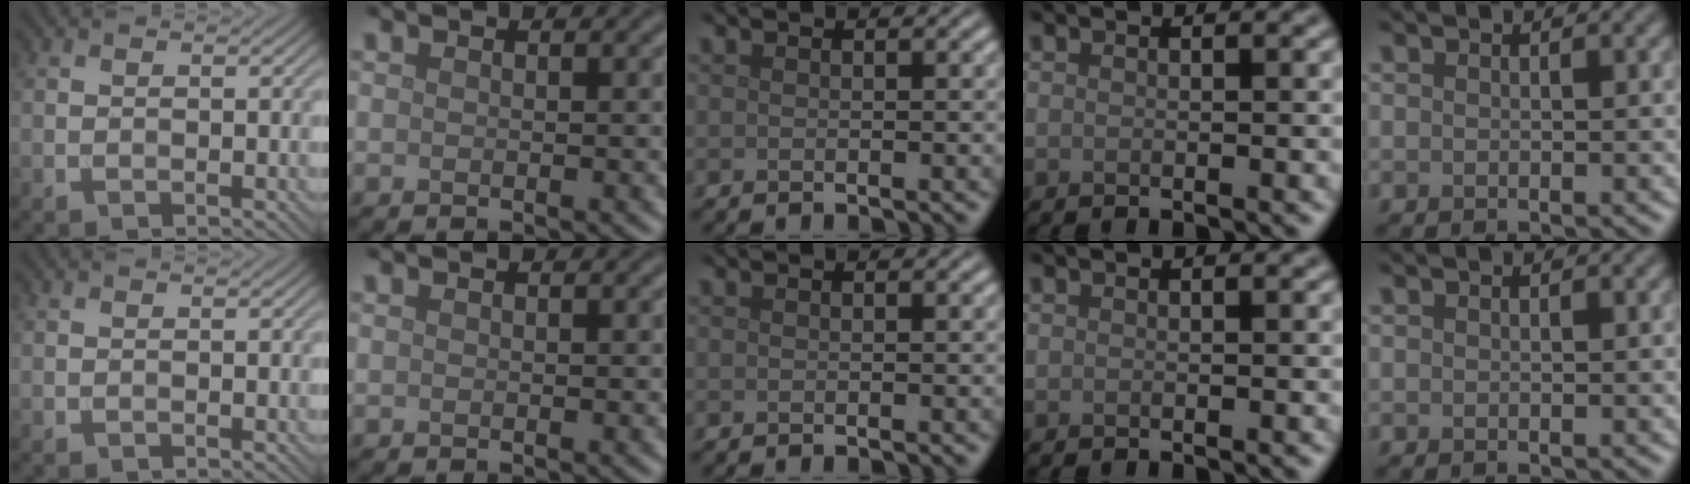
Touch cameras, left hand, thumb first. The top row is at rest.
{}